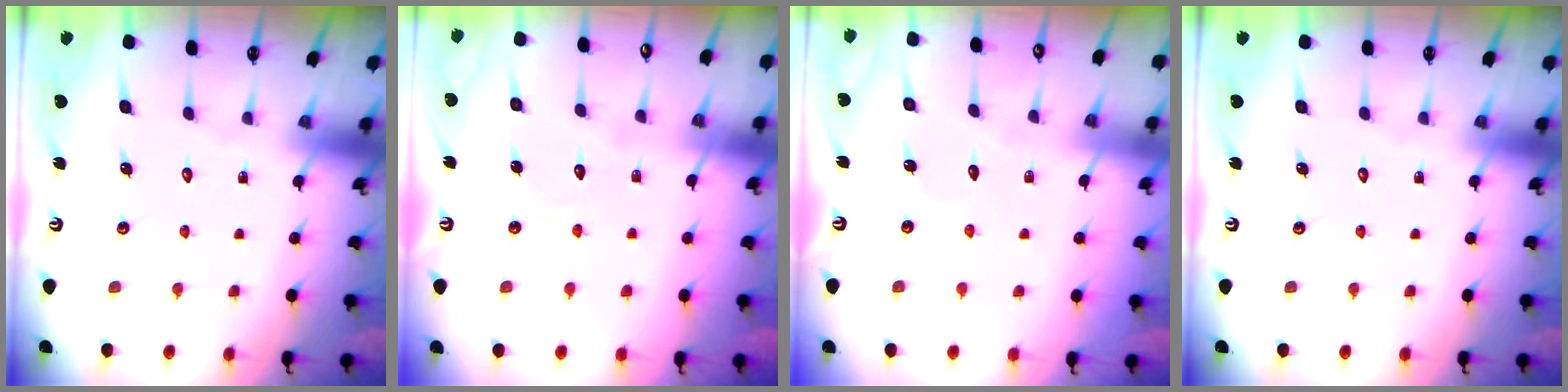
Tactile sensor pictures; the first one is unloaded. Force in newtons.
{"total": 5.3, "press": 5.3, "slide": 0.4}
{"total": 2.9, "press": 2.9, "slide": 0.3}
{"total": 0.0}